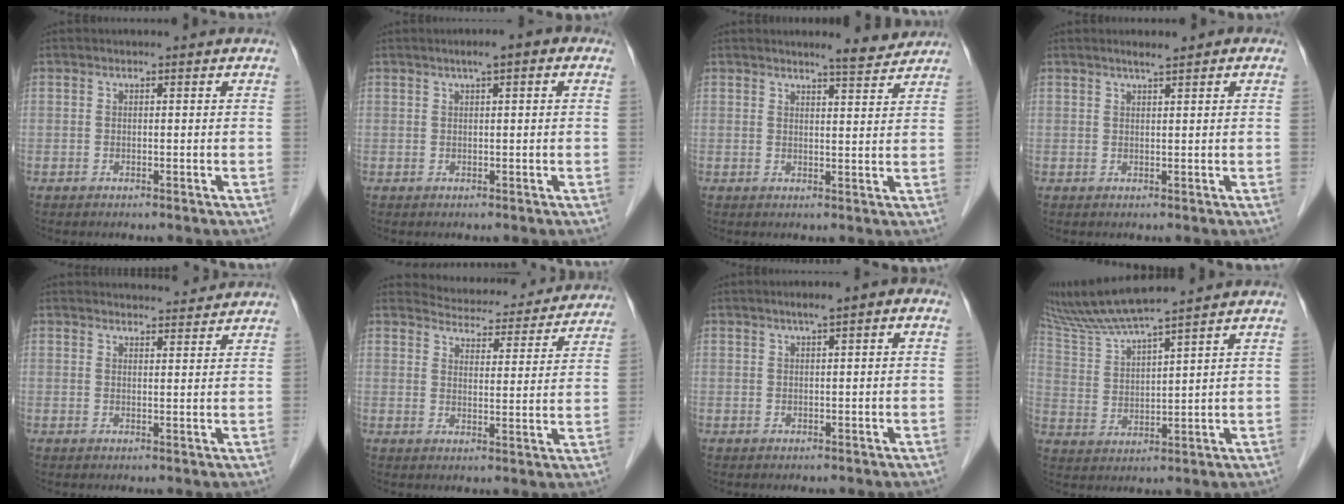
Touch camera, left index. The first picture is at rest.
{"total": 3.2, "force": [1.6, 0.7, 2.8], "torque": [-0.041, 0.016, 0.018]}
{"total": 4.0, "force": [3.9, 0.2, 1.0], "torque": [-0.024, -0.005, 0.046]}
{"total": 1.7, "force": [1.3, 0.3, 1.2], "torque": [-0.023, 0.007, 0.019]}
{"total": 6.5, "force": [6.4, 0.8, 0.9], "torque": [-0.008, 0.014, 0.071]}
{"total": 15.7, "force": [15.1, 3.7, 2.4], "torque": [-0.015, -0.002, 0.176]}
{"total": 3.0, "force": [1.2, 0.6, 2.7], "torque": [-0.038, 0.013, 0.013]}
{"total": 9.6, "force": [8.6, -1.4, 4.1], "torque": [-0.088, 0.012, 0.170]}